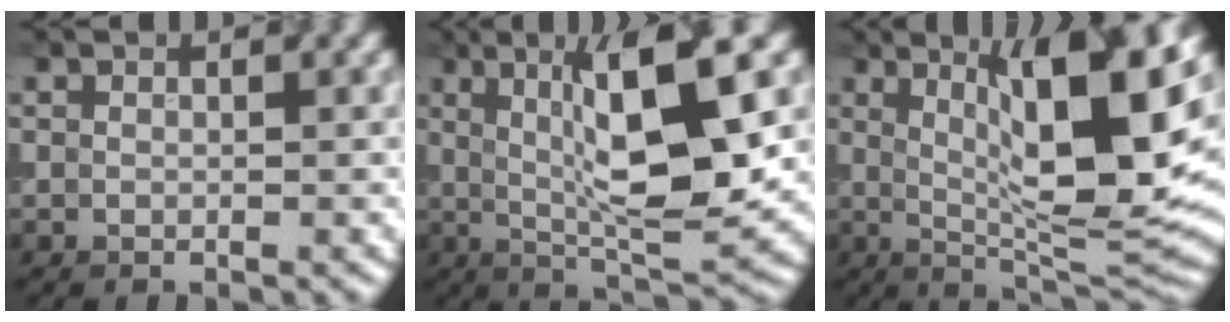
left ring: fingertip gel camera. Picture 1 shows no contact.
{"total": 9.6, "force": [1.8, 2.0, 9.2], "torque": [-0.137, -0.002, 0.035]}
{"total": 12.2, "force": [2.8, 3.0, 11.5], "torque": [-0.161, -0.003, 0.050]}